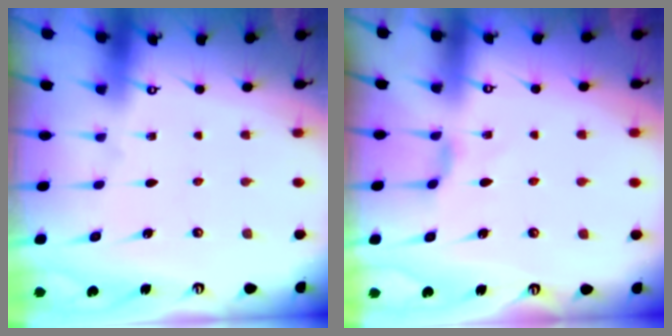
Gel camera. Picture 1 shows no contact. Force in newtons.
{"total": 2.8, "press": 2.8, "slide": 0.6}